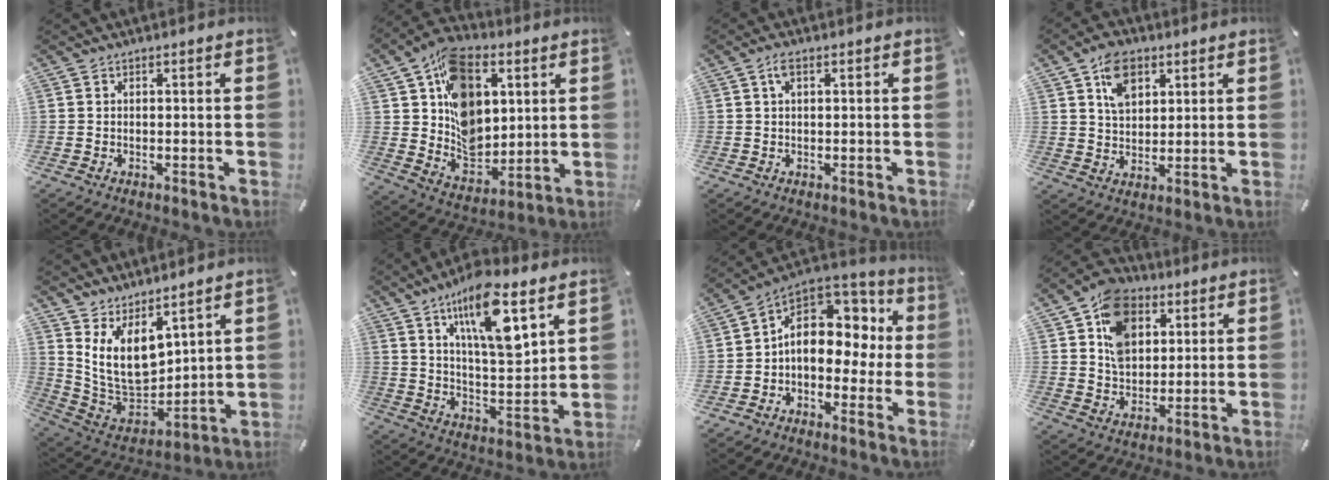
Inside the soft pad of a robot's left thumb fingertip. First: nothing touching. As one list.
[{"total": 16.1, "force": [5.4, 11.9, 9.4], "torque": [-0.166, -0.025, 0.106]}, {"total": 2.2, "force": [0.8, 0.8, 1.8], "torque": [-0.040, 0.005, 0.013]}, {"total": 8.7, "force": [4.1, 6.0, 4.9], "torque": [-0.087, 0.003, 0.077]}, {"total": 12.0, "force": [6.1, 7.8, 6.7], "torque": [-0.151, -0.056, 0.122]}, {"total": 16.5, "force": [9.8, 5.2, 12.1], "torque": [-0.214, -0.047, 0.158]}, {"total": 12.9, "force": [2.4, 9.7, 8.2], "torque": [-0.128, -0.013, 0.044]}, {"total": 12.5, "force": [5.0, 9.5, 6.5], "torque": [-0.114, -0.004, 0.098]}]